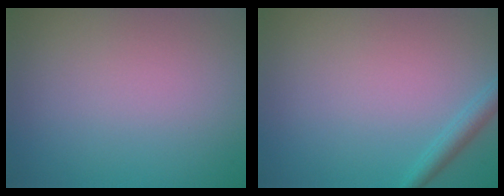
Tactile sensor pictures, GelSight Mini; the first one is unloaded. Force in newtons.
{"total": 1.8, "press": 1.7, "slide": 0.1}